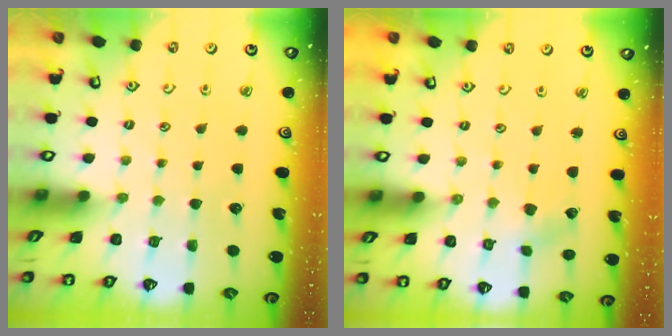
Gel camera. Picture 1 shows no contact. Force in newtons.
{"total": 1.4, "press": 1.4, "slide": 0.2}